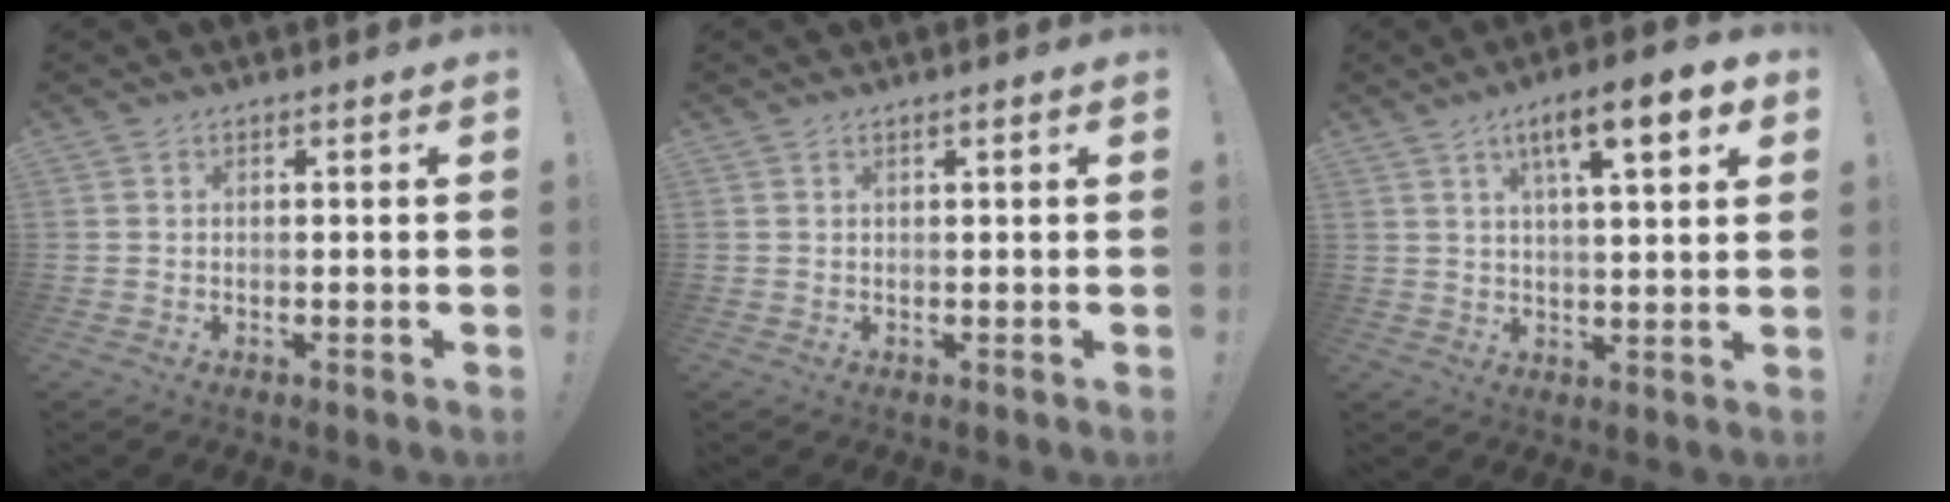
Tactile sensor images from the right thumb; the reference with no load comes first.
{"total": 1.0, "force": [0.6, -0.1, 0.8], "torque": [-0.019, 0.002, 0.011]}
{"total": 12.0, "force": [5.6, 2.8, 10.2], "torque": [-0.146, -0.018, 0.083]}